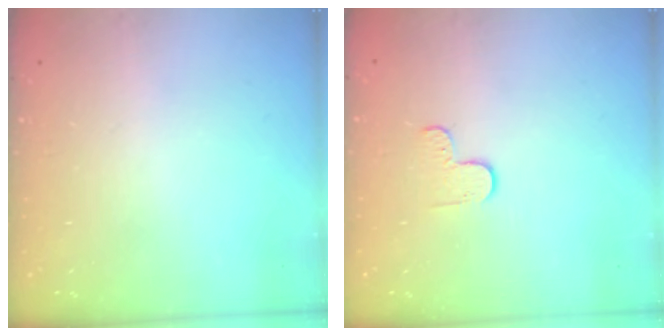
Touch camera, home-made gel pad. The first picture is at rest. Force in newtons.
{"total": 3.6, "press": 3.5, "slide": 0.4}